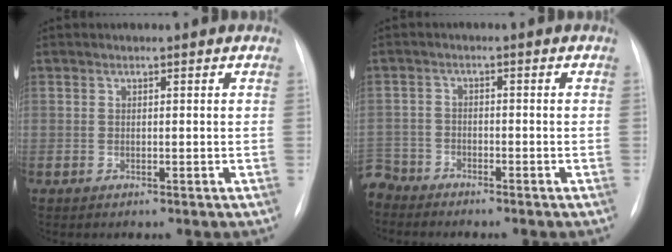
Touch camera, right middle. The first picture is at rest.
{"total": 5.1, "force": [-4.8, 1.5, -0.3], "torque": [0.014, -0.009, -0.097]}